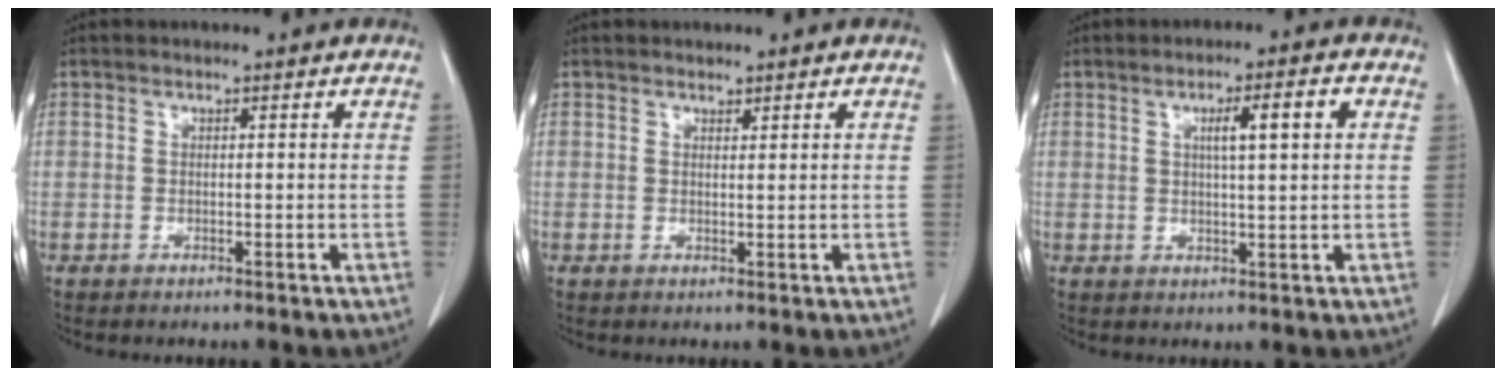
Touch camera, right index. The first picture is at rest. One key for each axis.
{"total": 0.8, "fx": 0.8, "fy": 0.3, "fz": 0.1, "tx": 0.001, "ty": -0.005, "tz": 0.012}
{"total": 5.3, "fx": 1.5, "fy": 0.4, "fz": 5.1, "tx": -0.082, "ty": 0.007, "tz": 0.025}